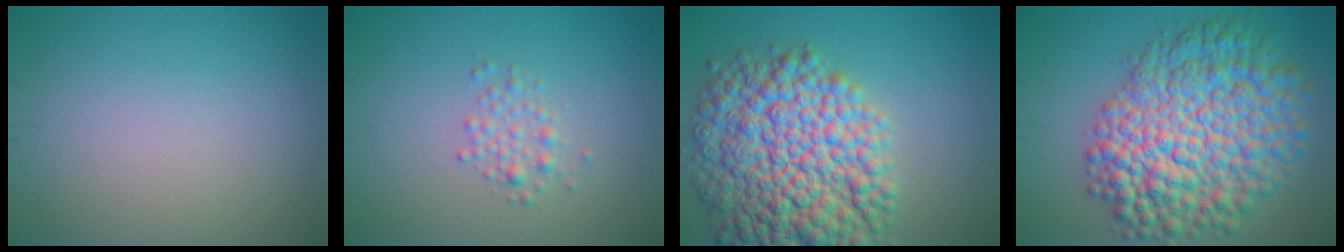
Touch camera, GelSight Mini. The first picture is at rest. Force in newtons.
{"total": 1.6, "press": 1.6, "slide": 0.0}
{"total": 12.5, "press": 12.5, "slide": 0.3}
{"total": 12.1, "press": 12.1, "slide": 0.3}